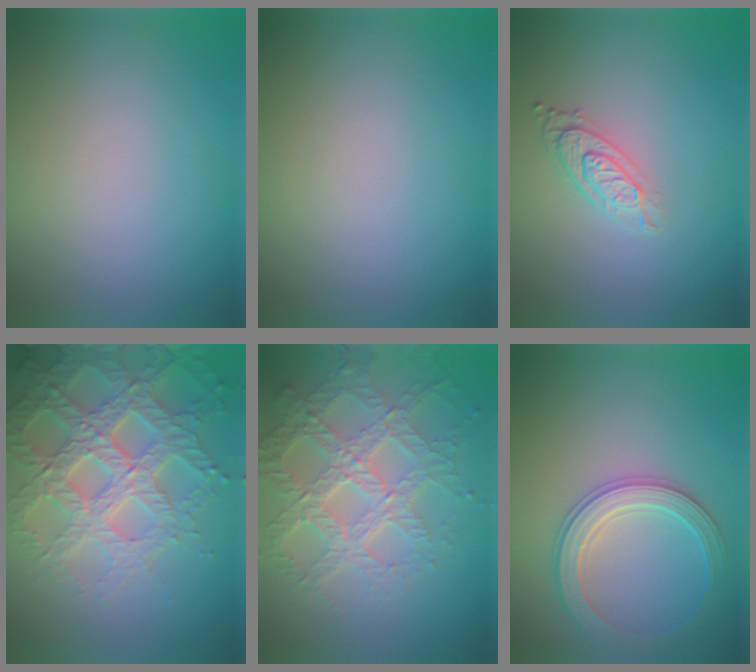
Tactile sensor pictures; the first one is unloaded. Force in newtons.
{"total": 0.0}
{"total": 3.1, "press": 2.2, "slide": 2.2}
{"total": 6.9, "press": 6.7, "slide": 1.7}
{"total": 7.4, "press": 5.5, "slide": 5.0}
{"total": 3.7, "press": 3.6, "slide": 0.6}